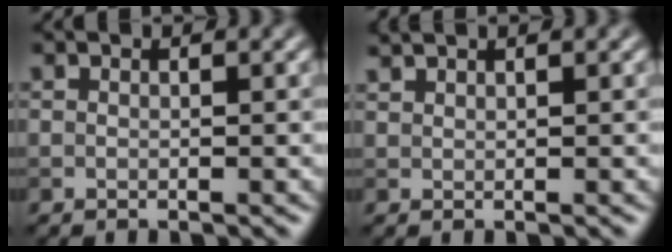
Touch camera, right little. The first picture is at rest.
{"total": 0.9, "force": [0.9, 0.1, 0.2], "torque": [-0.002, 0.001, 0.020]}